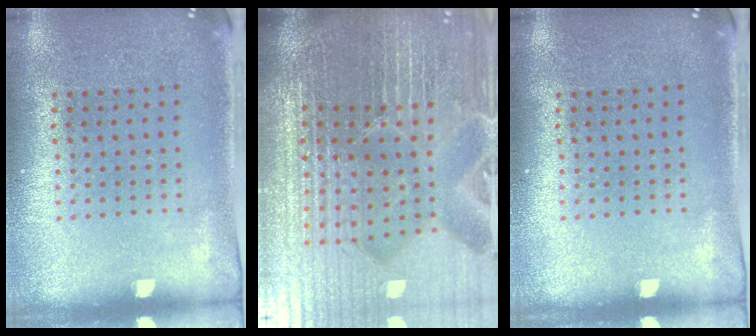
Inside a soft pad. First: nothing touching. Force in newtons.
{"total": 7.2, "press": 6.3, "slide": 3.4}
{"total": 0.0}